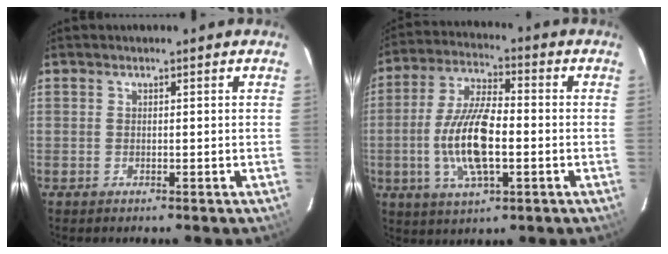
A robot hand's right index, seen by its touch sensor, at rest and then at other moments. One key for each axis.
{"total": 13.4, "fx": -2.6, "fy": 4.6, "fz": 12.3, "tx": -0.252, "ty": -0.002, "tz": -0.049}